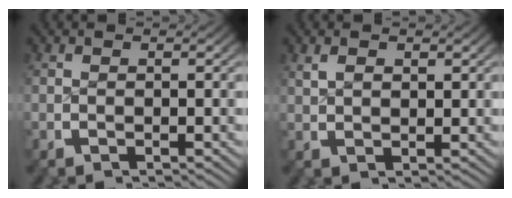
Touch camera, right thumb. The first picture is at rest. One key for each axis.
{"total": 1.3, "fx": 1.0, "fy": 0.5, "fz": 0.7, "tx": -0.008, "ty": 0.001, "tz": 0.025}